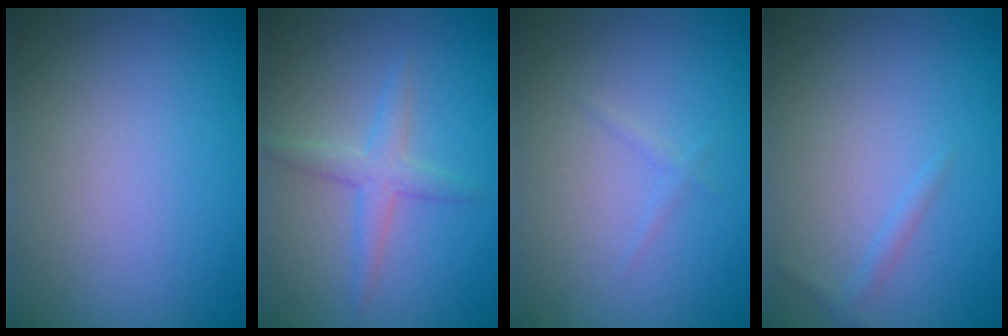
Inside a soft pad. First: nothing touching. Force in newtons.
{"total": 2.3, "press": 2.3, "slide": 0.1}
{"total": 0.6, "press": 0.6, "slide": 0.0}
{"total": 0.8, "press": 0.8, "slide": 0.0}